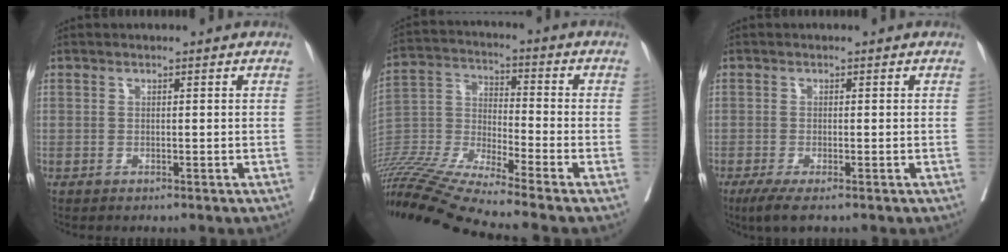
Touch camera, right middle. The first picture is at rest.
{"total": 18.3, "force": [-16.1, -2.1, 8.4], "torque": [-0.184, -0.019, -0.305]}
{"total": 3.0, "force": [-1.9, 0.2, 2.4], "torque": [-0.044, -0.012, -0.037]}